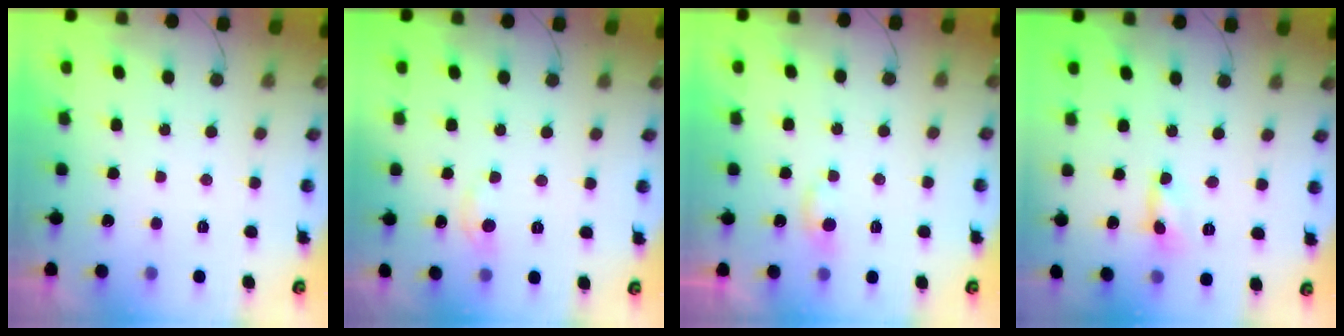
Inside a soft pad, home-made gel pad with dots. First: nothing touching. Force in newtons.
{"total": 4.7, "press": 4.6, "slide": 0.8}
{"total": 4.5, "press": 4.5, "slide": 0.6}
{"total": 0.8, "press": 0.7, "slide": 0.1}